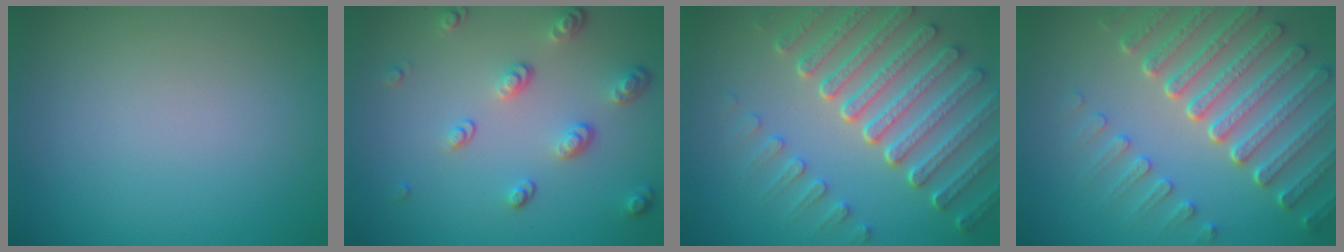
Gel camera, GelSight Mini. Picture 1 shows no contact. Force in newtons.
{"total": 3.3, "press": 2.5, "slide": 2.1}
{"total": 7.4, "press": 5.6, "slide": 4.8}
{"total": 7.4, "press": 5.5, "slide": 4.9}